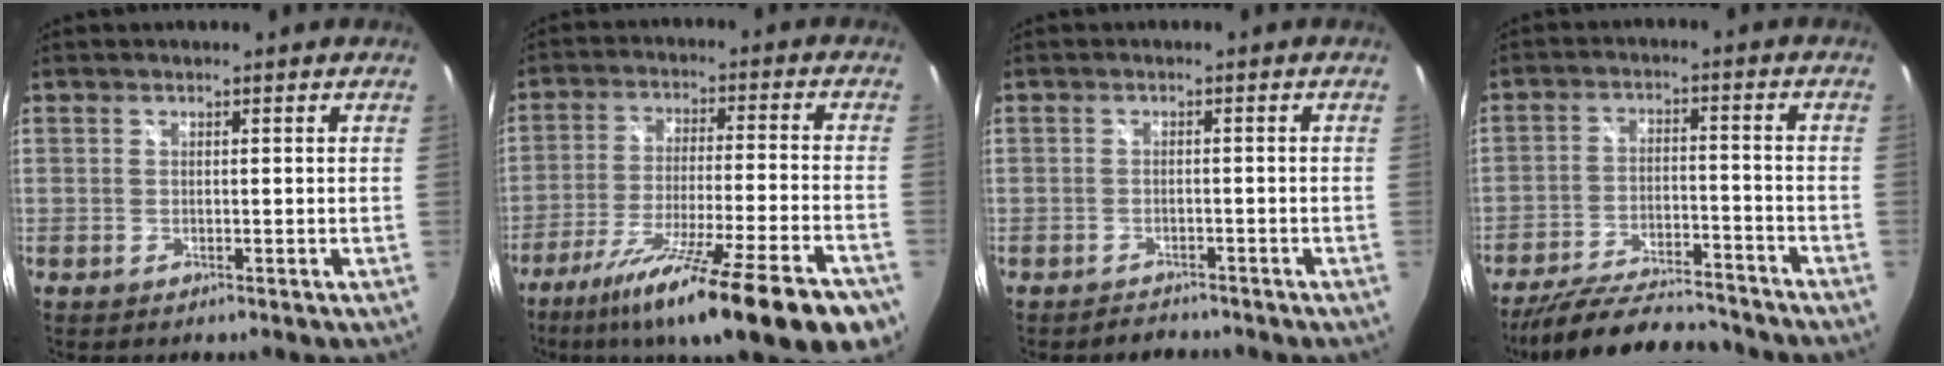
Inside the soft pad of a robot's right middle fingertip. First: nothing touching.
{"total": 23.1, "force": [-16.2, 1.5, 16.3], "torque": [-0.272, -0.072, -0.251]}
{"total": 2.5, "force": [-2.3, 0.9, 0.0], "torque": [-0.007, -0.001, -0.035]}
{"total": 17.8, "force": [-15.7, 3.7, 7.4], "torque": [-0.153, -0.019, -0.240]}